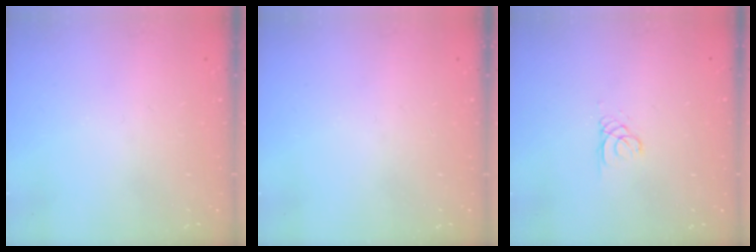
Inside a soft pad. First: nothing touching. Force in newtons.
{"total": 0.0}
{"total": 0.8, "press": 0.8, "slide": 0.1}